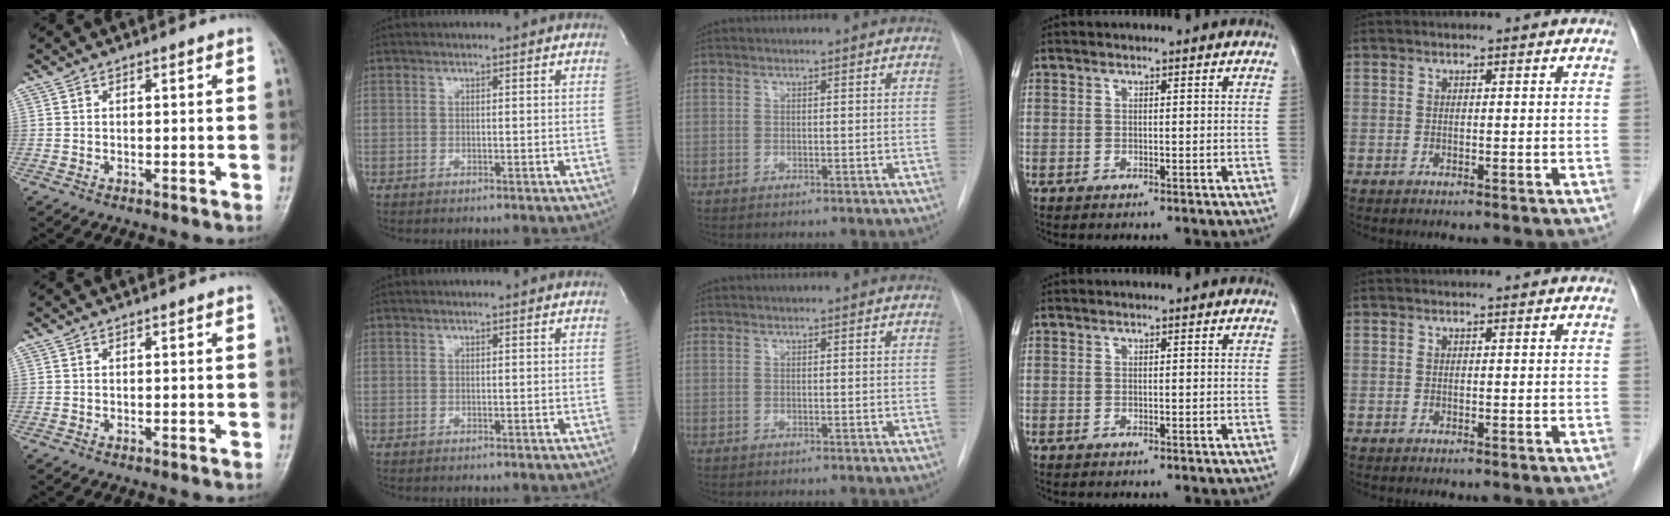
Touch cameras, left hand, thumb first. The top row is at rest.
{}